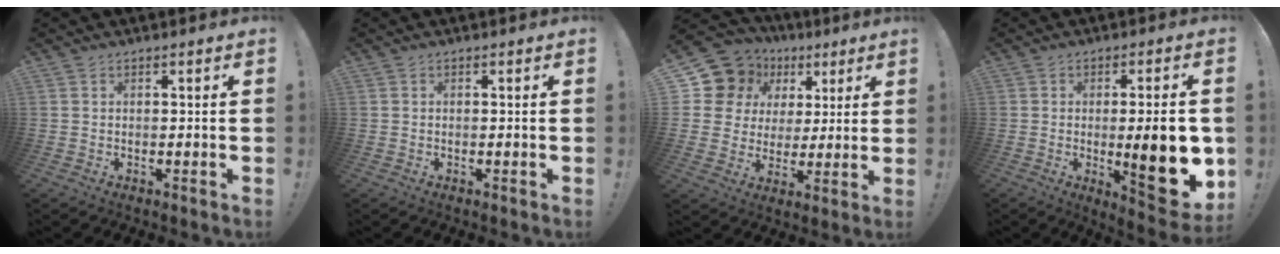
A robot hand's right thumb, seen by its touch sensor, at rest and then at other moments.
{"total": 0.0}
{"total": 13.3, "force": [6.1, 11.0, 4.5], "torque": [-0.076, -0.034, 0.129]}
{"total": 17.3, "force": [-2.6, 4.6, 16.5], "torque": [-0.202, -0.006, -0.027]}